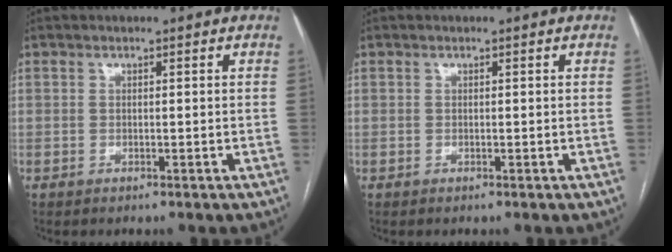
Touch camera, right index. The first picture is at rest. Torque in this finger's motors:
{"motor_torque": [0.00, 0.00, 0.00, 0.01]}